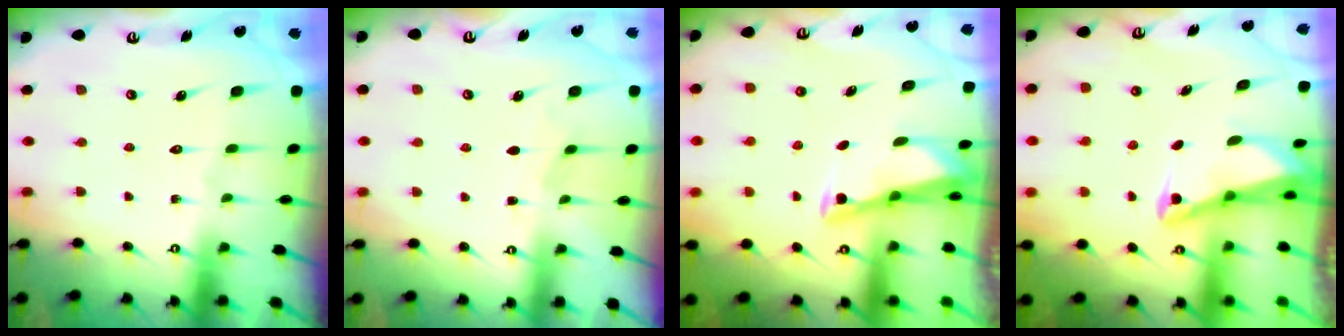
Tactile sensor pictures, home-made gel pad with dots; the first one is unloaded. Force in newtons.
{"total": 2.7, "press": 2.6, "slide": 0.4}
{"total": 2.5, "press": 2.5, "slide": 0.1}
{"total": 2.7, "press": 2.6, "slide": 0.6}